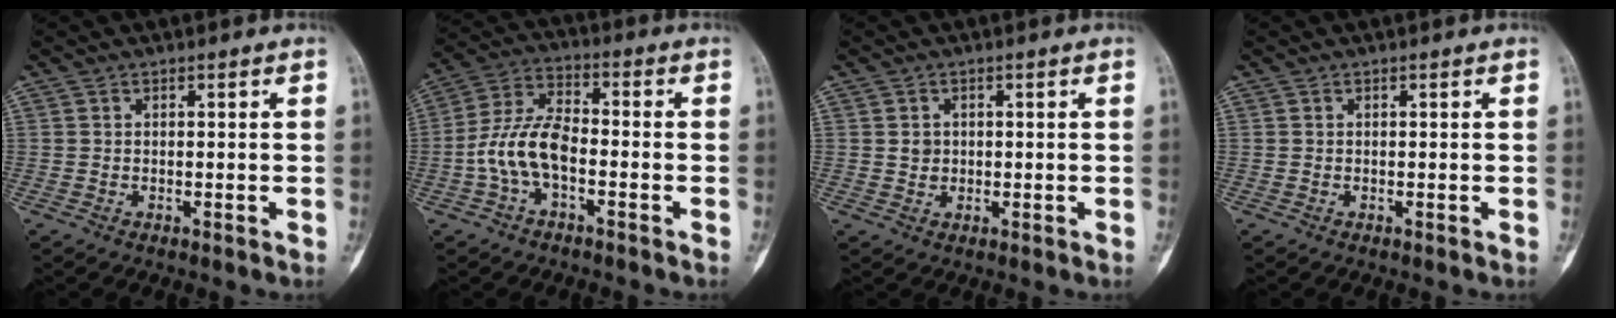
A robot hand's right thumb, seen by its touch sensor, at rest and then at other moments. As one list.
[{"total": 9.8, "force": [-2.6, 5.1, 8.0], "torque": [-0.165, 0.038, -0.058]}, {"total": 2.0, "force": [0.3, 1.7, 0.9], "torque": [-0.006, 0.001, 0.009]}, {"total": 0.0}]